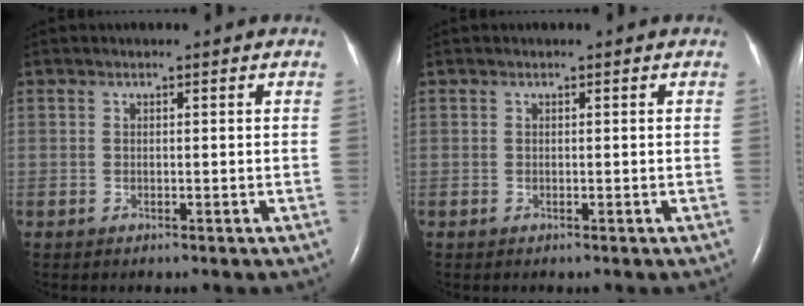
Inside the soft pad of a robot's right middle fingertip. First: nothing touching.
{"total": 0.0}